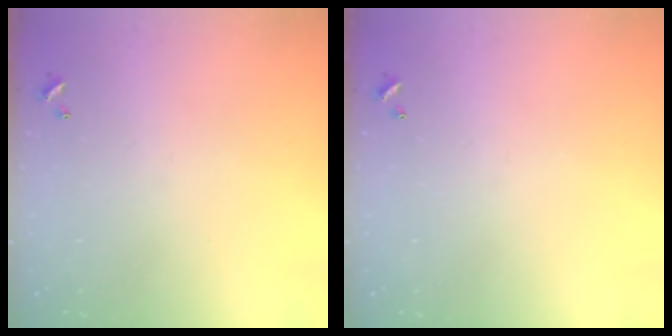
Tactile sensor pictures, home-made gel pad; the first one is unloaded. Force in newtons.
{"total": 0.0}